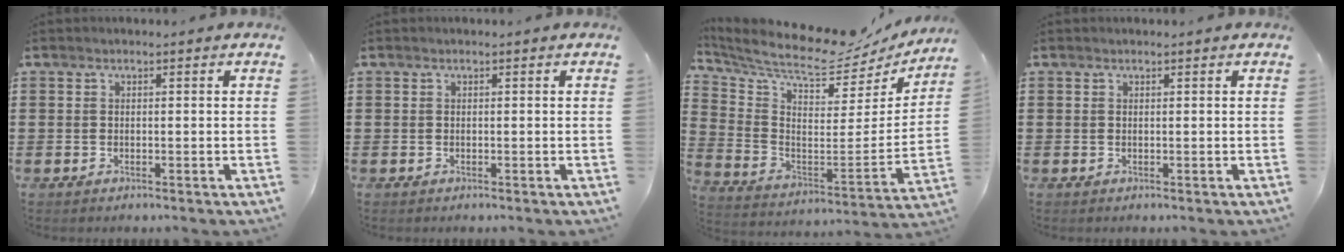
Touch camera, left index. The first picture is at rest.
{"total": 0.0}
{"total": 8.3, "force": [7.4, 1.5, 3.3], "torque": [-0.096, -0.070, 0.120]}
{"total": 0.0}